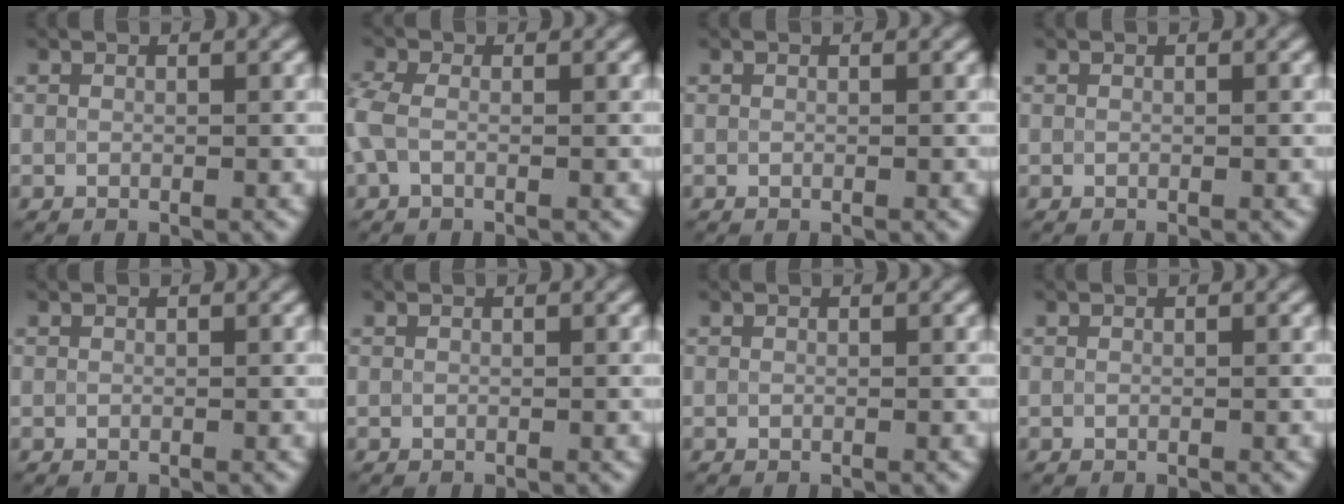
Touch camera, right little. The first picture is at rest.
{"total": 2.2, "force": [-0.4, 1.3, 1.7], "torque": [-0.050, 0.004, -0.018]}
{"total": 0.0}
{"total": 0.0}
{"total": 0.0}
{"total": 0.0}
{"total": 0.0}
{"total": 0.0}